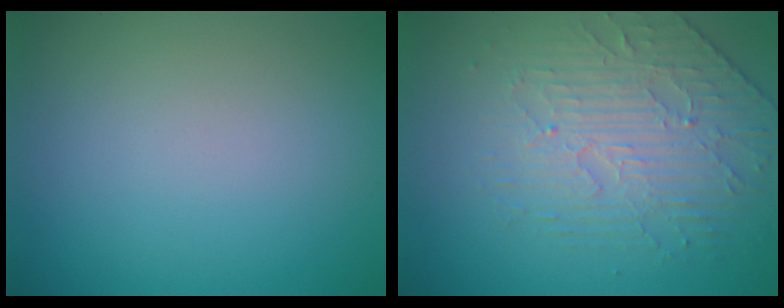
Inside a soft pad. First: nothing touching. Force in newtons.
{"total": 4.1, "press": 3.5, "slide": 2.1}